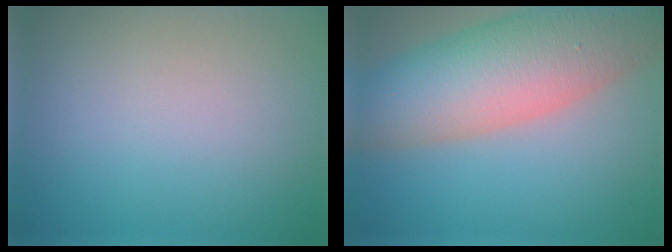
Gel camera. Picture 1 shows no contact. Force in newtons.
{"total": 10.8, "press": 10.8, "slide": 0.7}